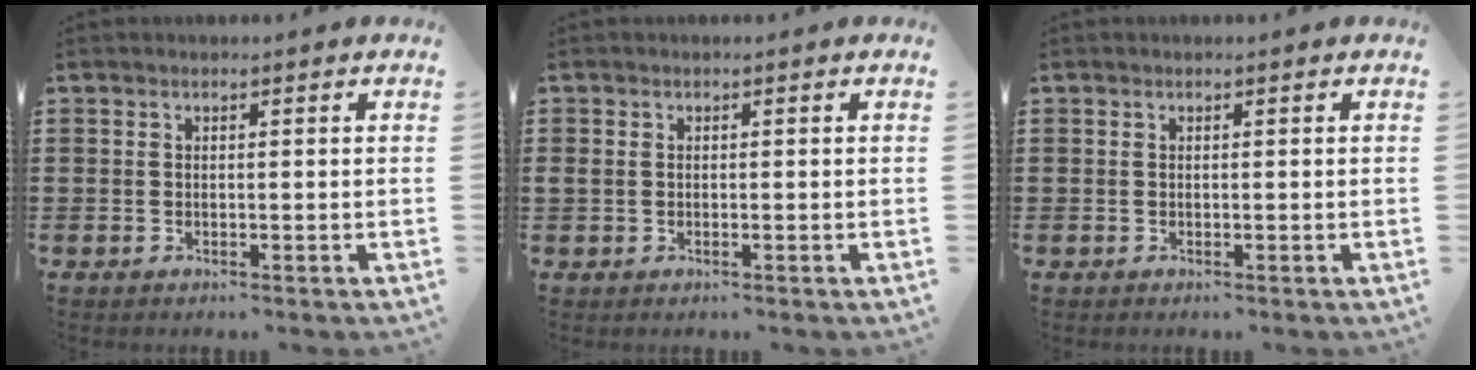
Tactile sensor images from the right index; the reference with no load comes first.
{"total": 0.6, "force": [-0.1, 0.5, 0.3], "torque": [-0.007, 0.002, -0.002]}
{"total": 0.0}